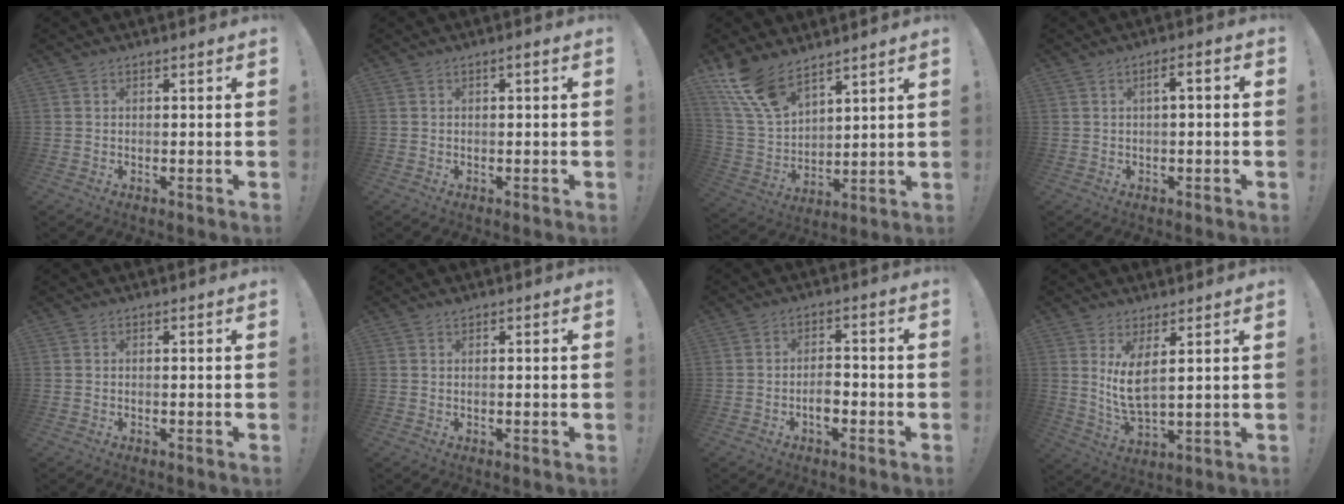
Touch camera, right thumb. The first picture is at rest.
{"total": 1.0, "force": [-0.4, 0.0, 0.9], "torque": [-0.022, 0.006, -0.006]}
{"total": 13.8, "force": [10.4, 6.3, 6.5], "torque": [-0.139, -0.065, 0.203]}
{"total": 3.2, "force": [-0.6, 0.6, 3.1], "torque": [-0.044, 0.003, -0.017]}
{"total": 0.0}
{"total": 0.6, "force": [0.5, -0.1, 0.2], "torque": [-0.004, 0.000, 0.010]}
{"total": 4.7, "force": [-1.8, 2.6, 3.4], "torque": [-0.055, 0.005, -0.035]}
{"total": 8.2, "force": [3.6, 2.7, 6.9], "torque": [-0.134, -0.026, 0.063]}